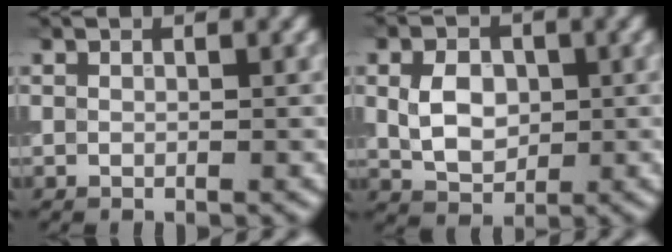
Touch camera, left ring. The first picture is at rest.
{"total": 3.9, "force": [0.3, 2.9, 2.7], "torque": [-0.056, 0.000, 0.003]}